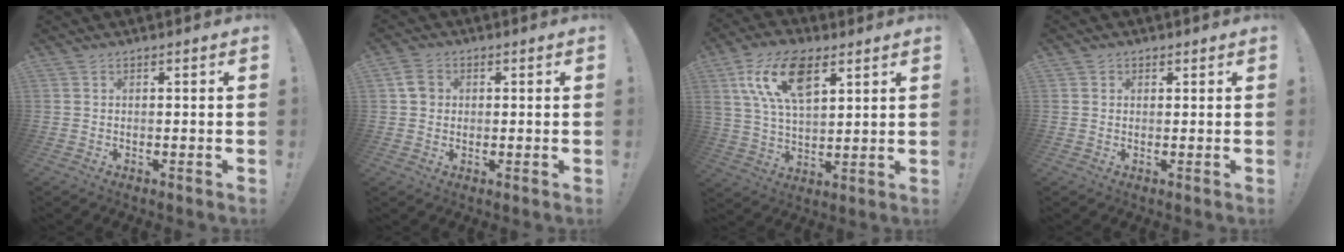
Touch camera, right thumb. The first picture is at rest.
{"total": 4.5, "force": [1.1, 4.1, 1.5], "torque": [-0.018, 0.008, 0.020]}
{"total": 16.1, "force": [7.8, 8.3, 11.3], "torque": [-0.204, -0.020, 0.141]}
{"total": 1.5, "force": [0.8, 1.2, 0.2], "torque": [0.010, -0.005, 0.011]}